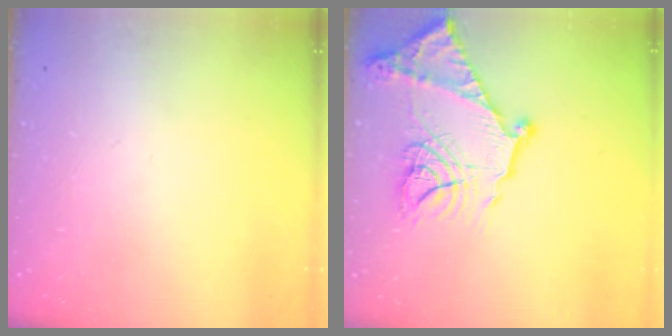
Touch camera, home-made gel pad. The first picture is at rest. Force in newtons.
{"total": 20.7, "press": 20.6, "slide": 2.0}